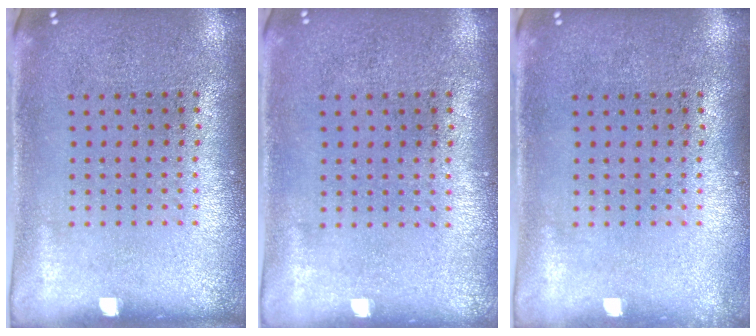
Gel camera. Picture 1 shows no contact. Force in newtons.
{"total": 0.0}
{"total": 0.5, "press": 0.5, "slide": 0.2}